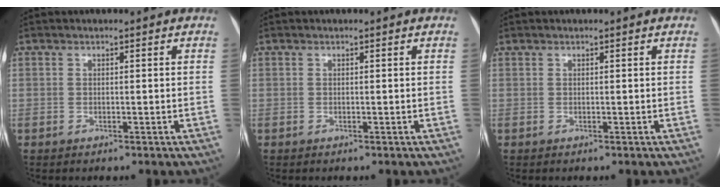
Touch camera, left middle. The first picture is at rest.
{"total": 0.0}
{"total": 0.0}